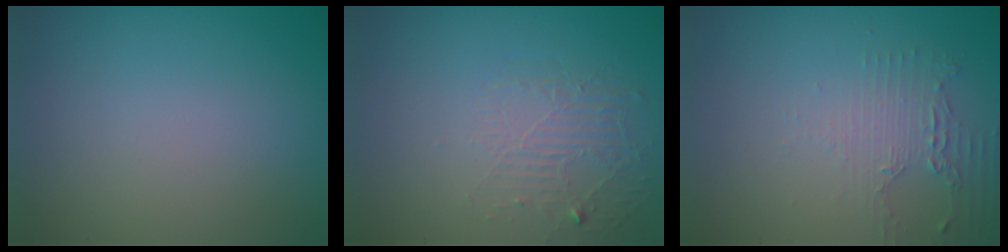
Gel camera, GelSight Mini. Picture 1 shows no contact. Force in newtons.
{"total": 1.9, "press": 0.6, "slide": 1.8}
{"total": 2.1, "press": 1.6, "slide": 1.4}